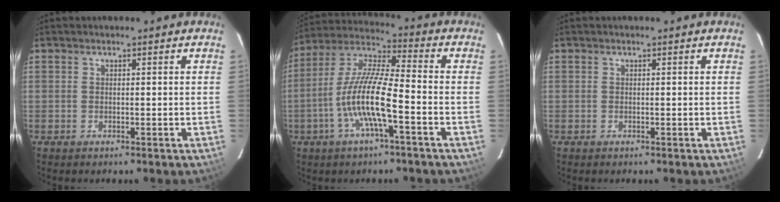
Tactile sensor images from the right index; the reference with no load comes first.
{"total": 12.7, "force": [-4.5, 1.8, 11.8], "torque": [-0.239, 0.001, -0.092]}
{"total": 0.0}